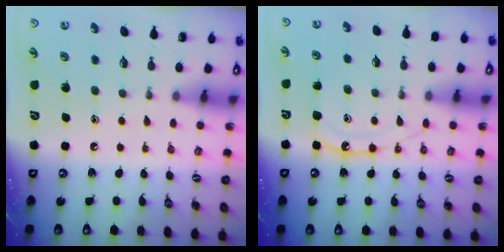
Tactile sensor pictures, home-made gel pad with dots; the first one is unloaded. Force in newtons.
{"total": 10.7, "press": 10.7, "slide": 0.4}